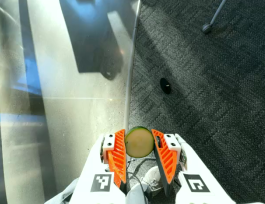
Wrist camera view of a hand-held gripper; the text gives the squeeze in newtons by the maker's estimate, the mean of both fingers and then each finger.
{"total": 12.7, "left": 12.9, "right": 12.5}